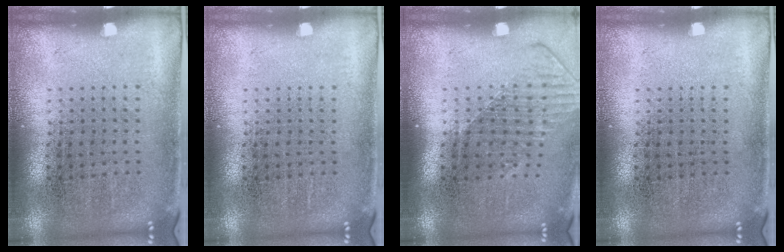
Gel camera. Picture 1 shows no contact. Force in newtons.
{"total": 0.0}
{"total": 1.6, "press": 1.2, "slide": 1.0}
{"total": 0.0}